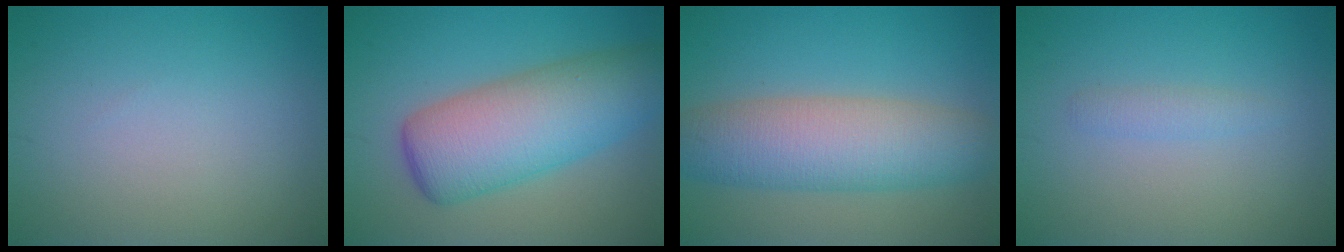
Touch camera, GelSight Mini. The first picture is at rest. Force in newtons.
{"total": 8.7, "press": 8.7, "slide": 0.2}
{"total": 7.8, "press": 7.8, "slide": 0.4}
{"total": 1.1, "press": 1.1, "slide": 0.1}